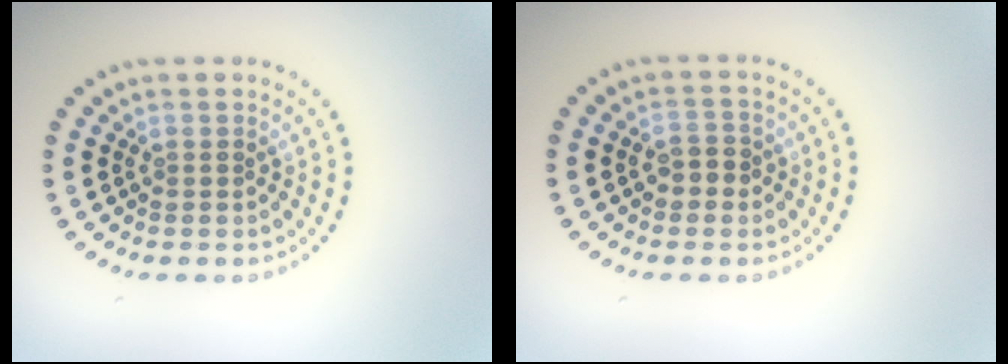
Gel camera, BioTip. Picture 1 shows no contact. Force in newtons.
{"total": 1.9, "press": 1.8, "slide": 0.5}